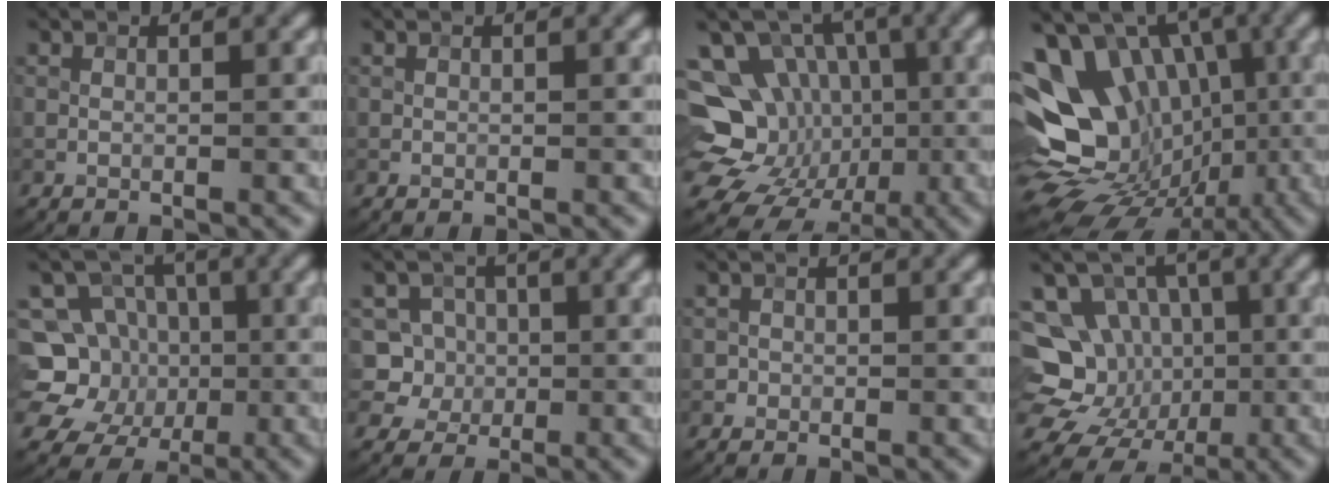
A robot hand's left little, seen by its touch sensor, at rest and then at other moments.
{"total": 0.0}
{"total": 15.0, "force": [-1.0, 13.1, 7.2], "torque": [-0.154, 0.009, -0.021]}
{"total": 15.6, "force": [-1.2, 12.3, 9.5], "torque": [-0.159, 0.002, -0.016]}
{"total": 8.9, "force": [-1.2, 8.3, 3.0], "torque": [-0.051, 0.009, -0.048]}
{"total": 5.6, "force": [0.3, 5.2, 2.1], "torque": [-0.029, 0.027, -0.013]}
{"total": 0.6, "force": [-0.2, 0.6, -0.1], "torque": [0.010, -0.002, -0.005]}
{"total": 13.2, "force": [-0.3, 11.8, 6.0], "torque": [-0.134, 0.031, -0.012]}